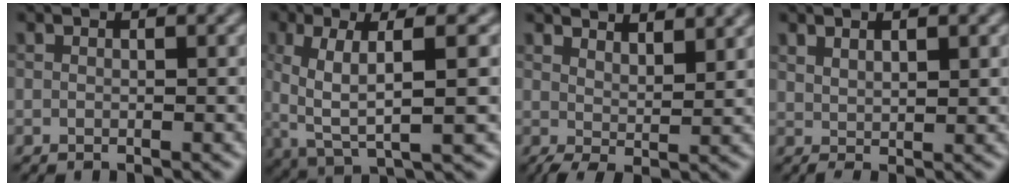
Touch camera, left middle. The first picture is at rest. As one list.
[{"total": 7.1, "force": [0.6, 1.8, 6.8], "torque": [-0.131, 0.000, 0.013]}, {"total": 4.2, "force": [3.2, 1.3, 2.4], "torque": [-0.040, 0.004, 0.052]}, {"total": 1.7, "force": [1.0, 0.5, 1.3], "torque": [-0.026, -0.005, 0.020]}]